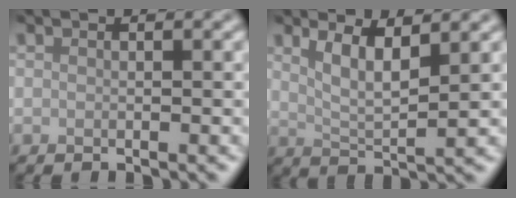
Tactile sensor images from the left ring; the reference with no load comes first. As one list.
[{"total": 3.5, "force": [1.8, 0.9, 2.8], "torque": [-0.055, -0.008, 0.036]}]